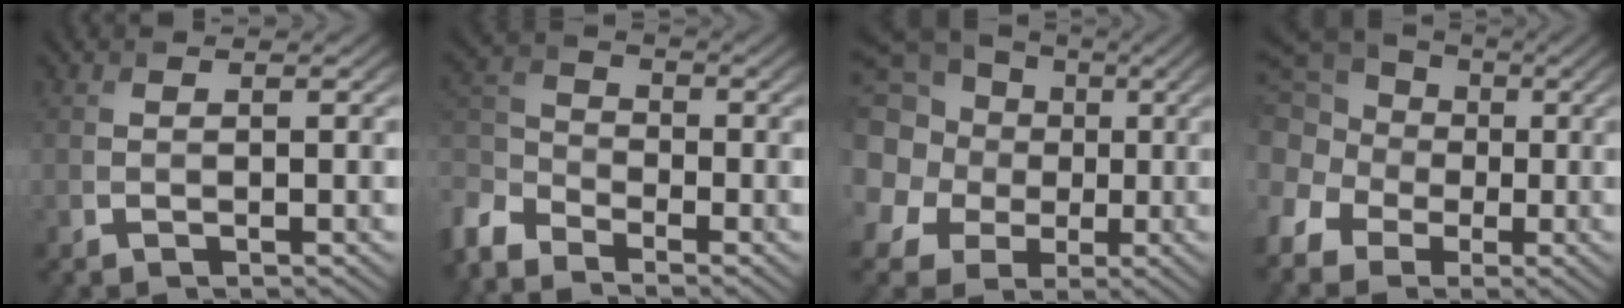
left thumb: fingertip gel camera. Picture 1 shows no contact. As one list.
[{"total": 7.1, "force": [-5.3, 3.4, 3.4], "torque": [-0.099, -0.014, -0.123]}, {"total": 19.4, "force": [2.3, 17.7, 7.6], "torque": [-0.258, 0.020, -0.003]}, {"total": 12.9, "force": [-1.7, 11.2, 6.1], "torque": [-0.177, 0.002, -0.066]}]